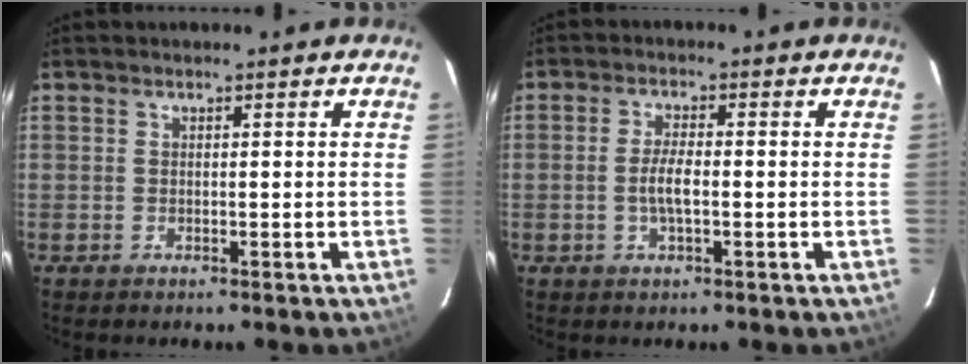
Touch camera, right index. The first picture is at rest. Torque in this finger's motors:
{"motor_torque": [0.47, -0.17, 0.39, 0.08]}